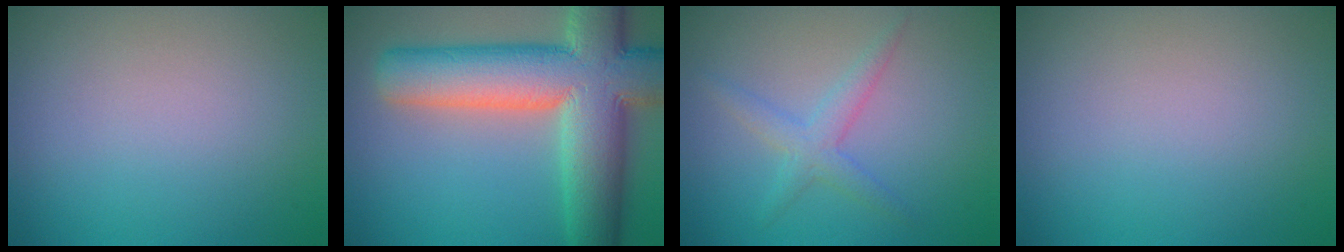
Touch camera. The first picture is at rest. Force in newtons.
{"total": 13.2, "press": 13.2, "slide": 1.2}
{"total": 2.2, "press": 2.2, "slide": 0.1}
{"total": 0.0}